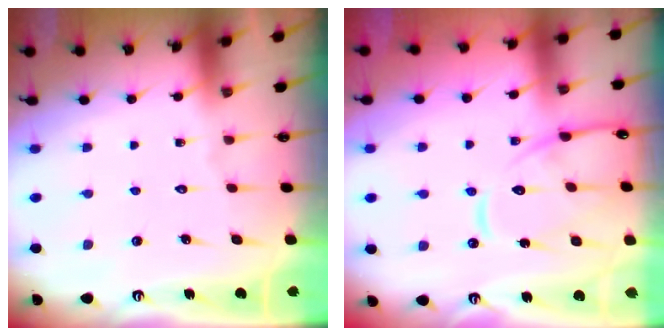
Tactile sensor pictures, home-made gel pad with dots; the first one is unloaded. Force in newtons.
{"total": 14.1, "press": 14.1, "slide": 1.1}